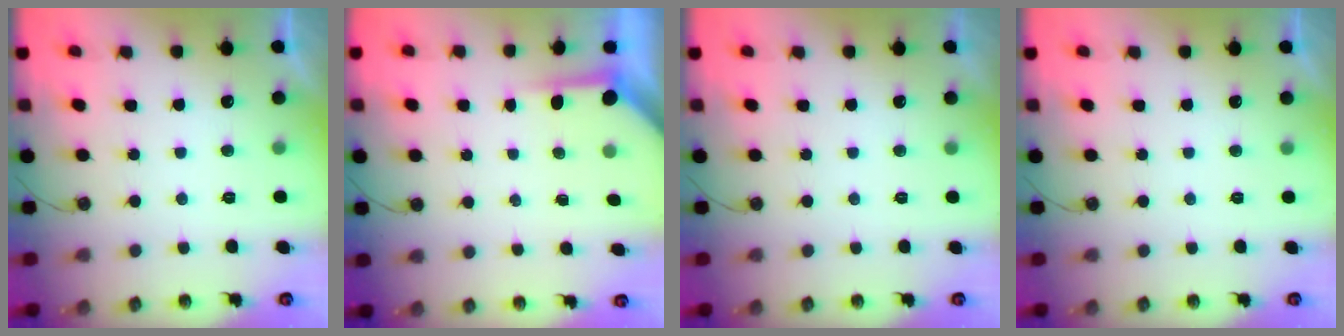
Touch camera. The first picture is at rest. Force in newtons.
{"total": 3.8, "press": 3.8, "slide": 0.4}
{"total": 0.0}
{"total": 0.0}